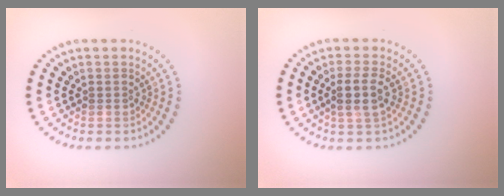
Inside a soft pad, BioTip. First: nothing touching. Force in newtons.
{"total": 2.5, "press": 2.2, "slide": 1.2}